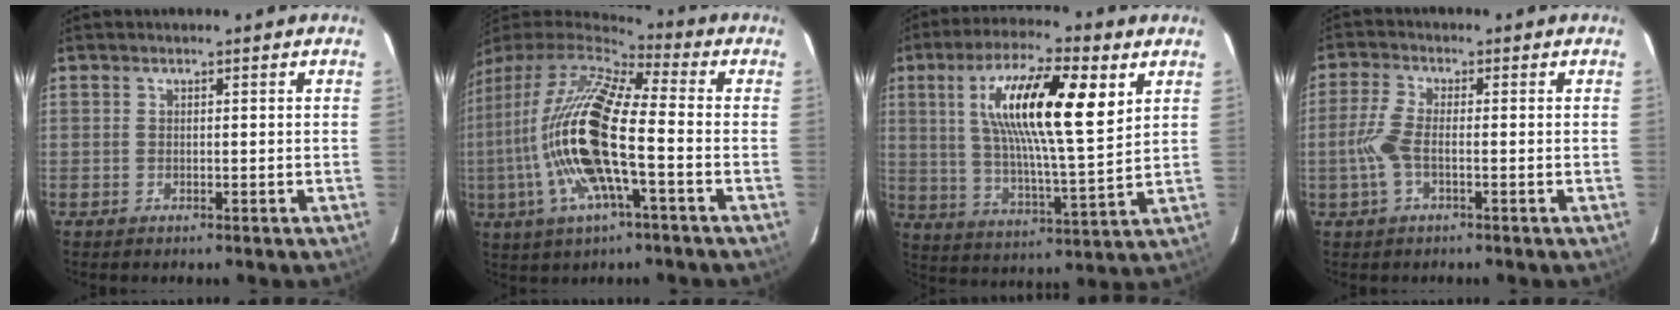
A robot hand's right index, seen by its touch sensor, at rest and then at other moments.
{"total": 19.6, "force": [-3.1, 4.5, 18.8], "torque": [-0.354, -0.015, -0.069]}
{"total": 18.9, "force": [7.0, 4.2, 17.0], "torque": [-0.298, 0.012, 0.116]}
{"total": 5.1, "force": [-1.4, 1.4, 4.7], "torque": [-0.111, 0.003, -0.029]}